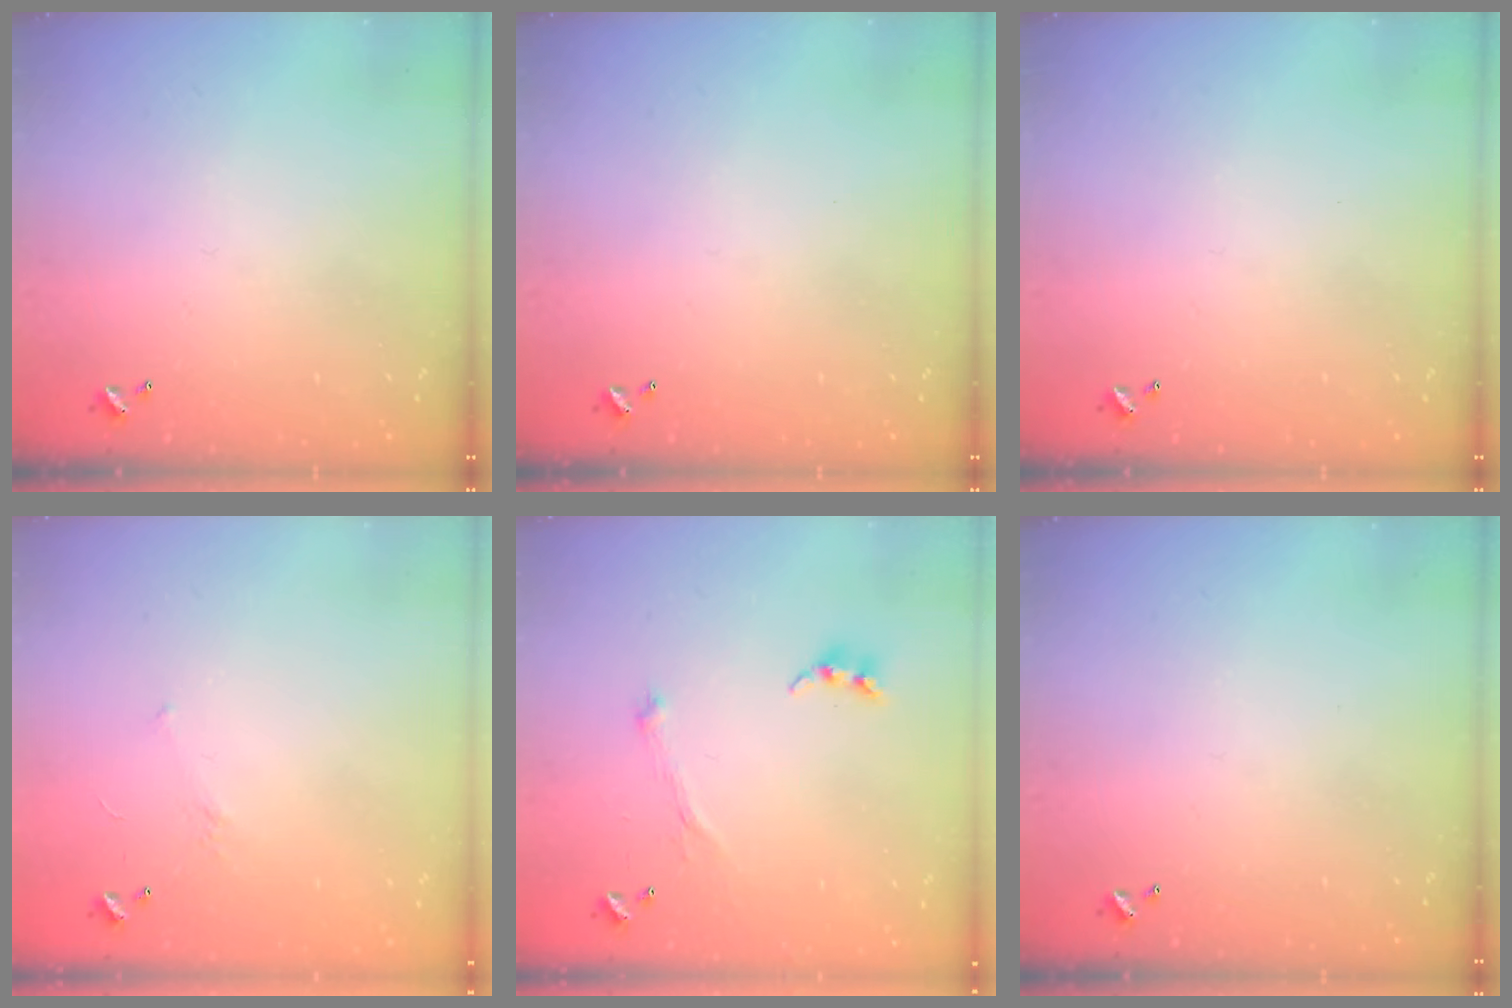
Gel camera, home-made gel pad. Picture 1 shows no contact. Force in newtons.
{"total": 0.0}
{"total": 0.0}
{"total": 4.5, "press": 4.3, "slide": 1.0}
{"total": 2.1, "press": 2.0, "slide": 0.7}
{"total": 0.0}